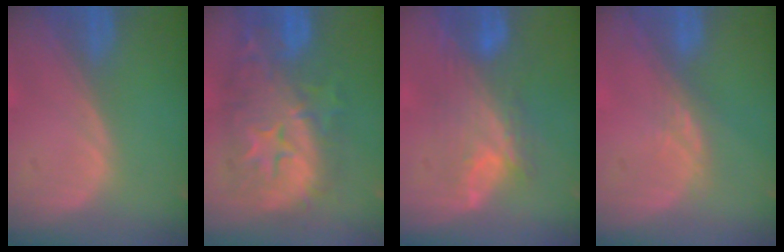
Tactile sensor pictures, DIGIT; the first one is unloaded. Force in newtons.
{"total": 12.6, "press": 12.6, "slide": 1.0}
{"total": 7.8, "press": 7.4, "slide": 2.7}
{"total": 2.5, "press": 2.1, "slide": 1.4}